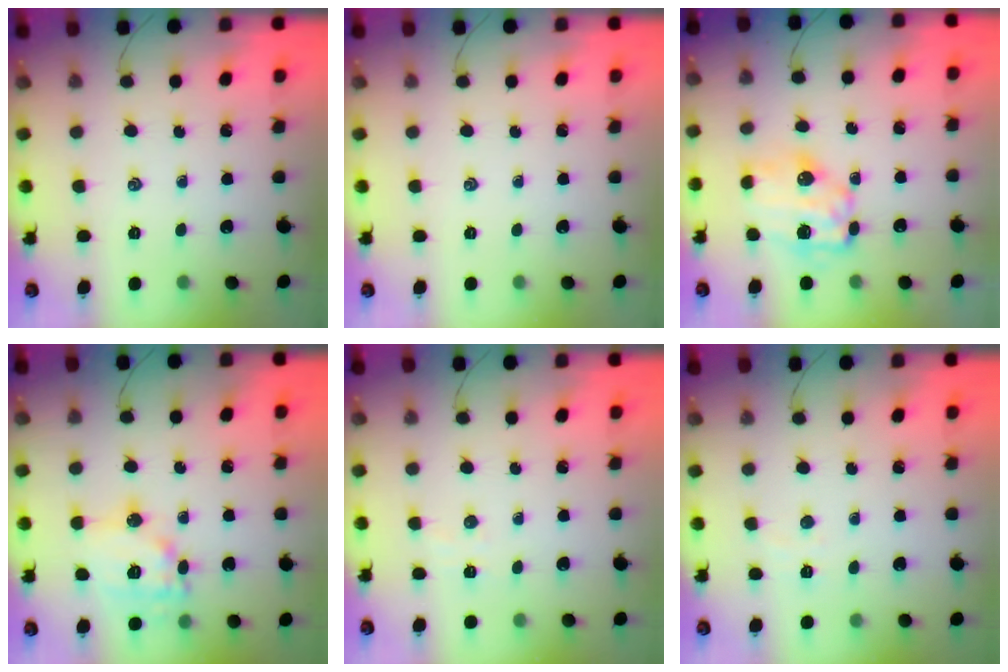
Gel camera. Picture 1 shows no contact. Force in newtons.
{"total": 0.0}
{"total": 9.6, "press": 9.4, "slide": 1.8}
{"total": 13.6, "press": 13.6, "slide": 1.1}
{"total": 4.1, "press": 4.0, "slide": 0.7}
{"total": 2.5, "press": 2.4, "slide": 0.8}